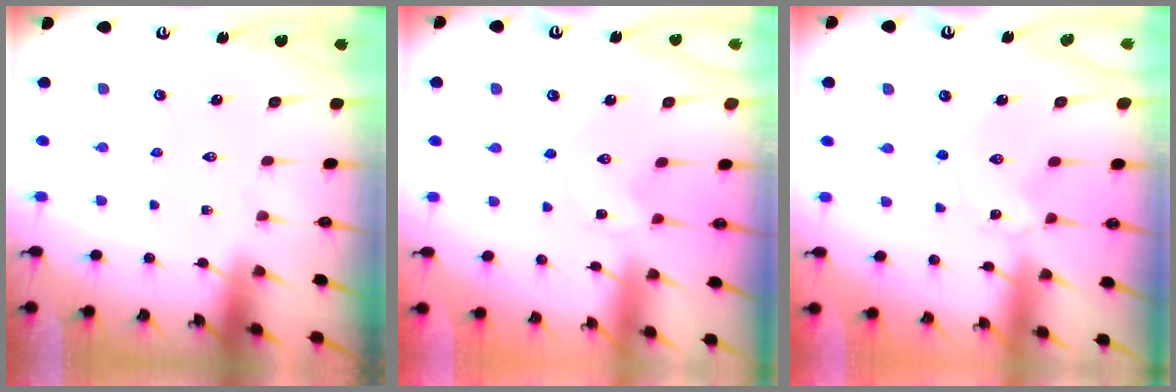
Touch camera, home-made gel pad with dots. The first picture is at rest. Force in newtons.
{"total": 0.6, "press": 0.6, "slide": 0.1}
{"total": 1.2, "press": 1.1, "slide": 0.1}